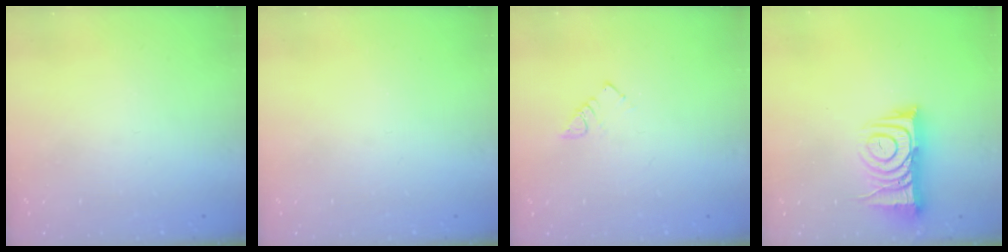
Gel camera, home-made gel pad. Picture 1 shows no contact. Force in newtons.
{"total": 0.0}
{"total": 2.9, "press": 2.9, "slide": 0.5}
{"total": 11.5, "press": 11.4, "slide": 1.1}